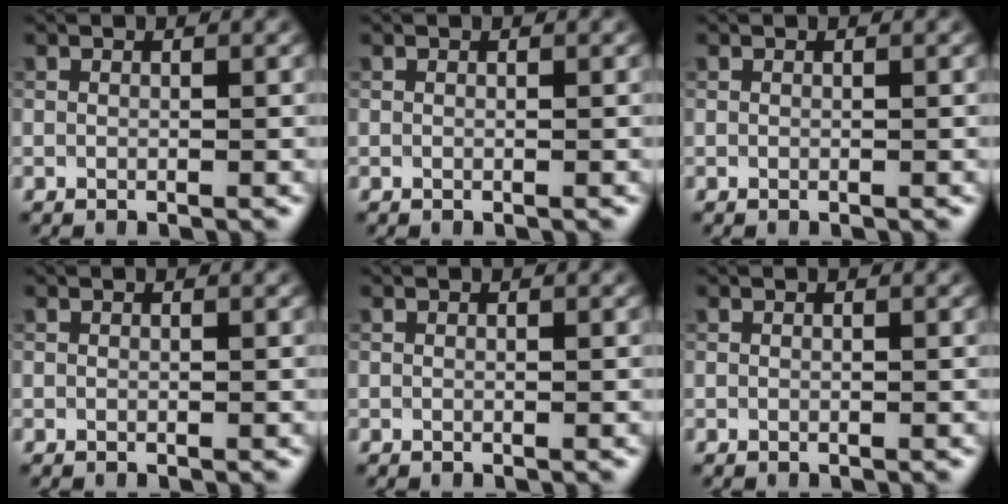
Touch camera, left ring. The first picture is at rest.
{"total": 0.0}
{"total": 0.0}
{"total": 0.0}
{"total": 0.0}
{"total": 0.0}